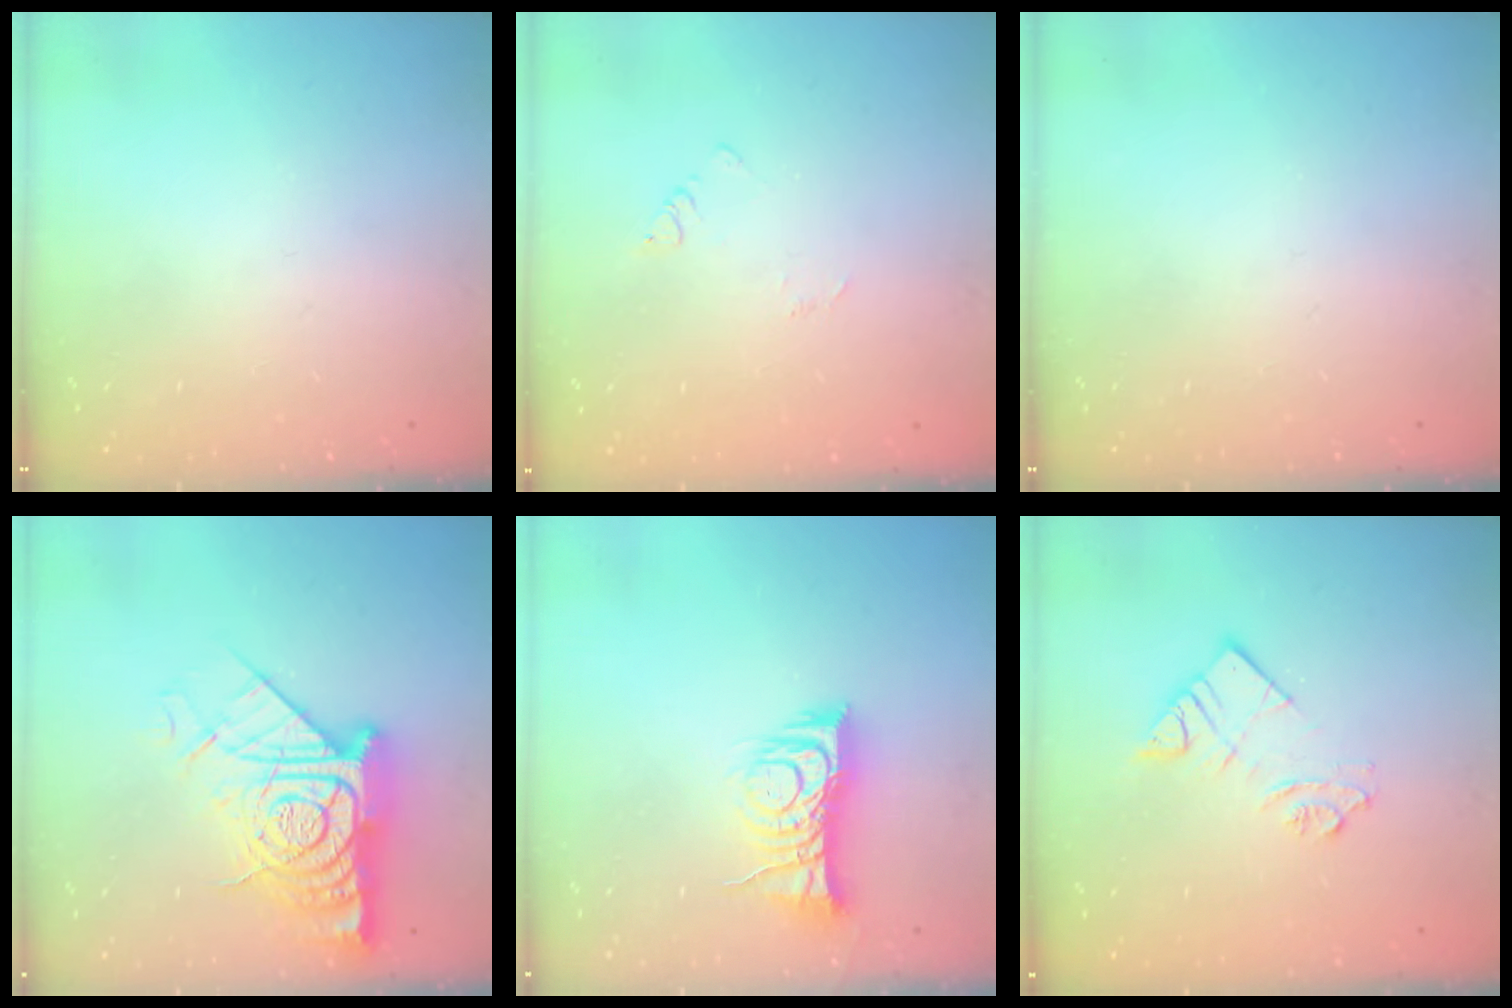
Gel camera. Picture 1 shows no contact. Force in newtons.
{"total": 2.4, "press": 2.4, "slide": 0.3}
{"total": 0.0}
{"total": 20.5, "press": 20.4, "slide": 1.7}
{"total": 10.0, "press": 10.0, "slide": 0.3}
{"total": 9.8, "press": 9.7, "slide": 0.9}